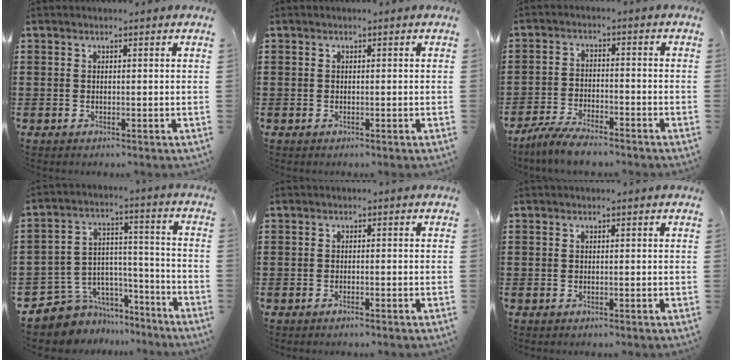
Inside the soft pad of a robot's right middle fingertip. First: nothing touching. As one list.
[{"total": 0.0}, {"total": 5.2, "force": [-4.8, 0.7, 1.9], "torque": [-0.045, -0.003, -0.097]}, {"total": 6.7, "force": [-5.4, 3.9, 0.1], "torque": [-0.021, 0.003, -0.106]}, {"total": 0.6, "force": [-0.5, 0.0, 0.3], "torque": [-0.007, -0.002, -0.010]}, {"total": 0.0}]